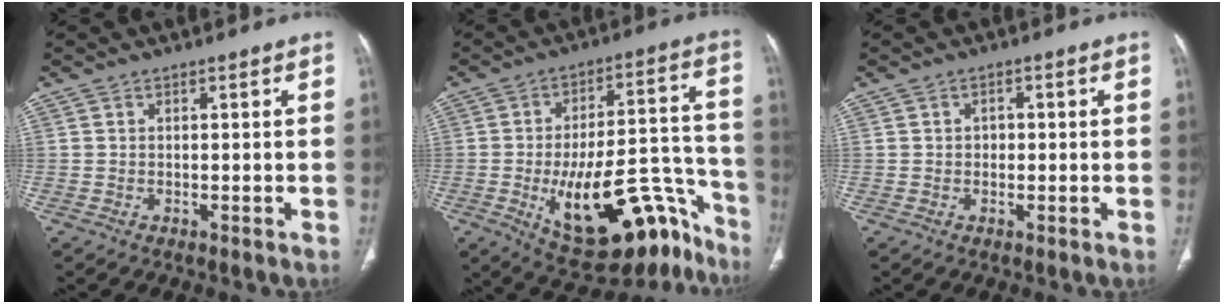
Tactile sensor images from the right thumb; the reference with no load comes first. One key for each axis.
{"total": 25.4, "fx": -12.6, "fy": 11.0, "fz": 19.1, "tx": -0.217, "ty": 0.086, "tz": -0.172}
{"total": 1.8, "fx": 0.1, "fy": 1.5, "fz": 1.0, "tx": -0.007, "ty": 0.005, "tz": 0.000}